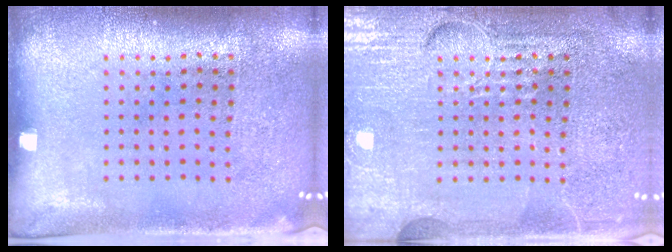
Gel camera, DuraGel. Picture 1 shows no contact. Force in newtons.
{"total": 6.0, "press": 6.0, "slide": 0.7}